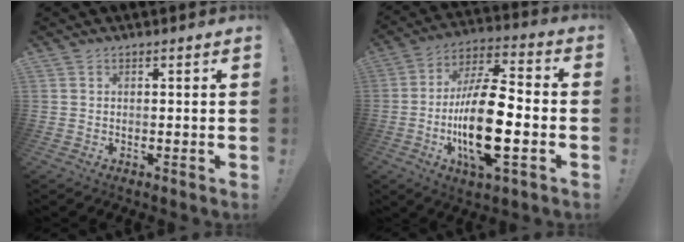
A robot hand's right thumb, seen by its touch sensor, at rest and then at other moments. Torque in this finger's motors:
{"motor_torque": [0.54, 1.43, 2.12, -0.65, 0.12]}